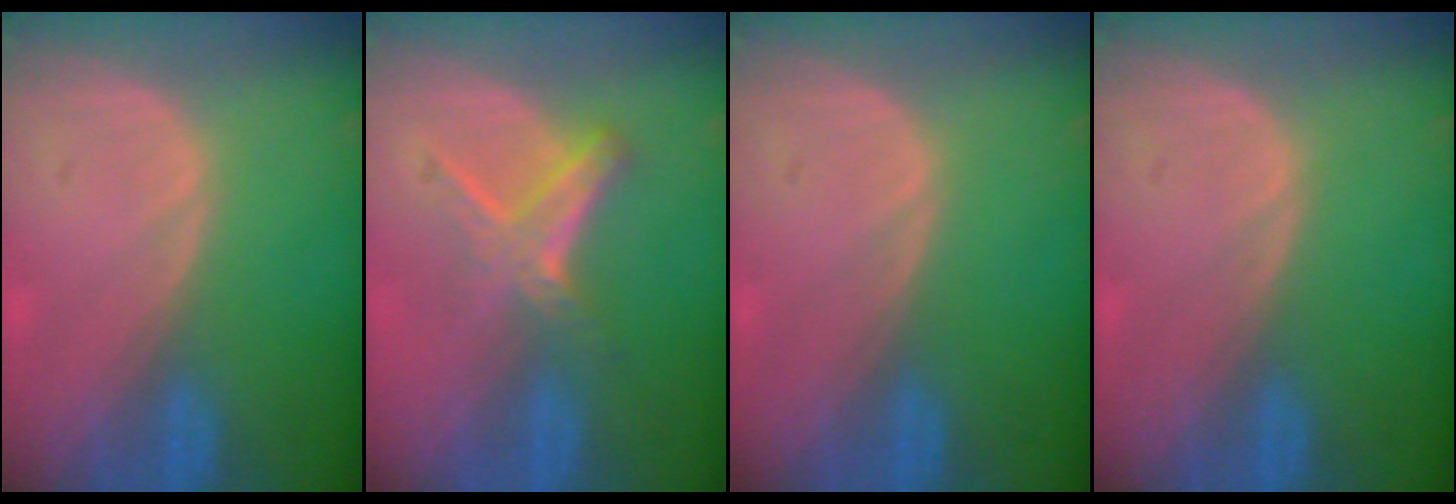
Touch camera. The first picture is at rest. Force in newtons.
{"total": 5.8, "press": 5.1, "slide": 2.8}
{"total": 0.0}
{"total": 0.0}